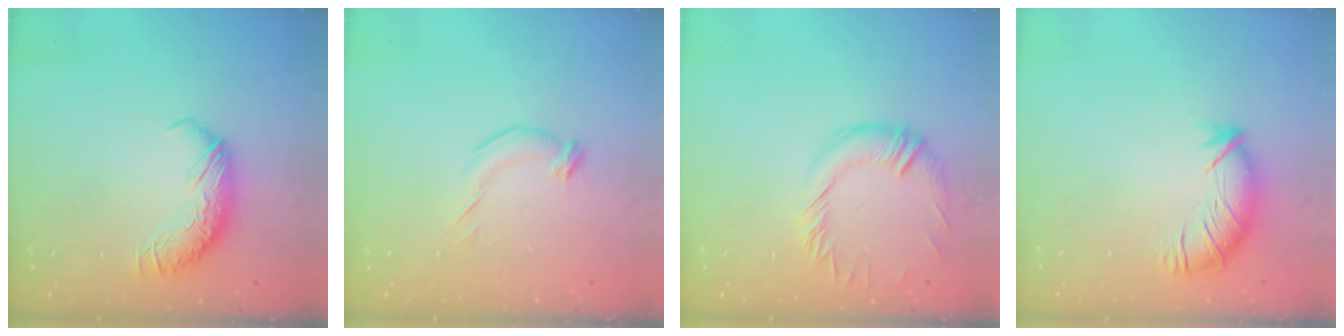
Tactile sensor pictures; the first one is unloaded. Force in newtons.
{"total": 4.0, "press": 3.8, "slide": 1.2}
{"total": 0.8, "press": 0.2, "slide": 0.8}
{"total": 2.9, "press": 2.0, "slide": 2.0}